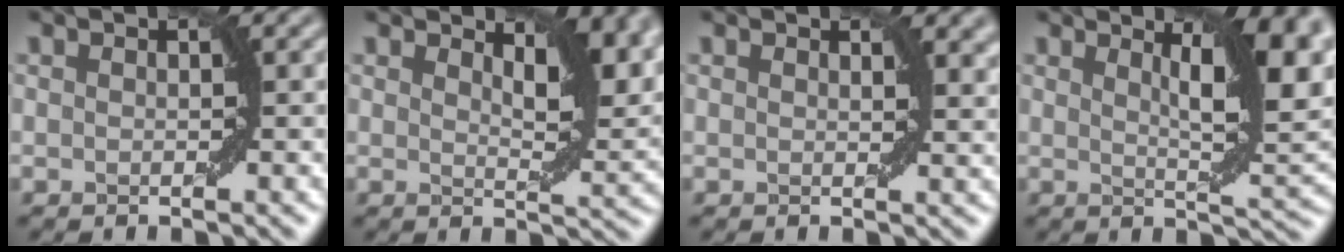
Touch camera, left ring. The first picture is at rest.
{"total": 5.4, "force": [3.2, 1.9, 3.9], "torque": [-0.056, -0.003, 0.049]}
{"total": 1.7, "force": [1.2, 0.6, 1.1], "torque": [-0.011, -0.003, 0.021]}
{"total": 8.2, "force": [3.2, 1.8, 7.4], "torque": [-0.094, 0.003, 0.056]}